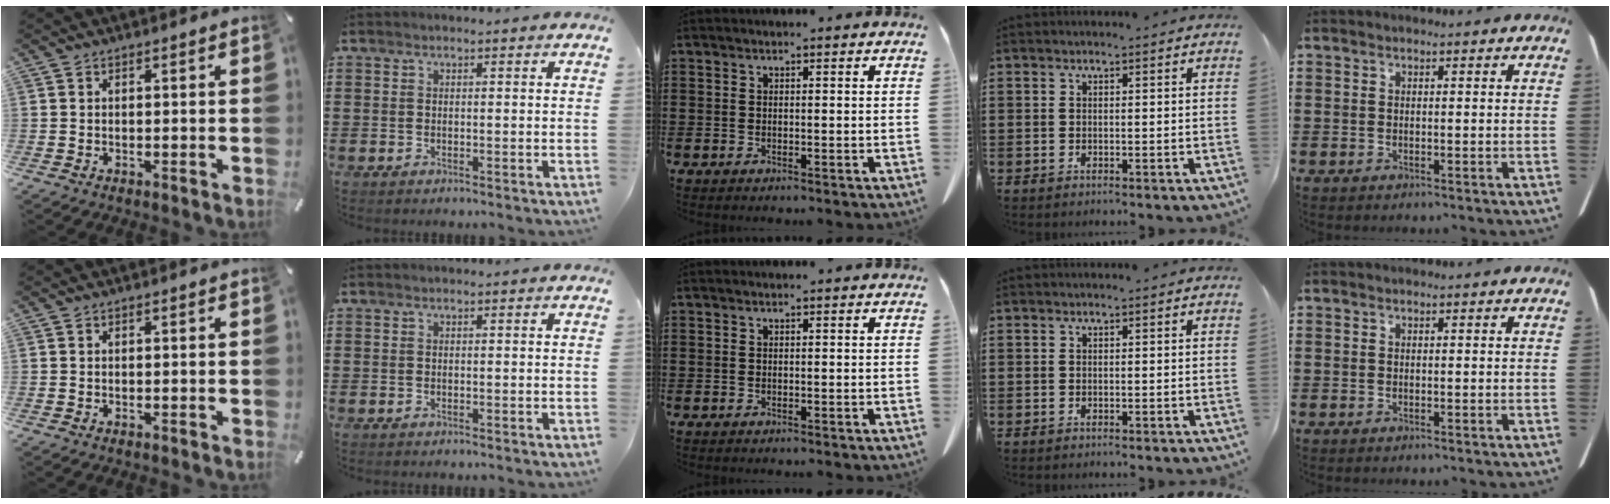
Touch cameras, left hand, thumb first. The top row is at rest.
{}